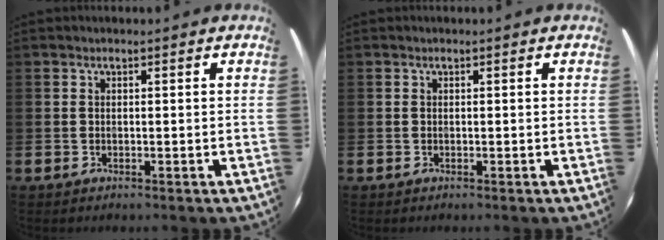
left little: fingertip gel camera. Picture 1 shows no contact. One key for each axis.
{"total": 0.0}